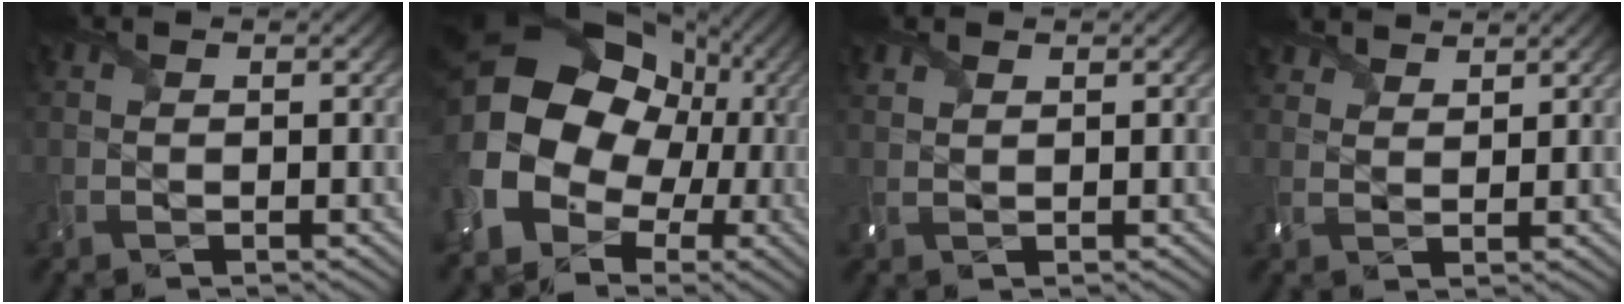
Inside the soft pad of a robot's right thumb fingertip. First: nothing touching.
{"total": 20.2, "force": [1.6, 17.1, 10.5], "torque": [-0.237, -0.018, 0.016]}
{"total": 1.5, "force": [1.2, 0.7, 0.6], "torque": [-0.021, 0.004, 0.028]}
{"total": 3.7, "force": [3.3, 1.3, 1.1], "torque": [-0.033, 0.004, 0.064]}